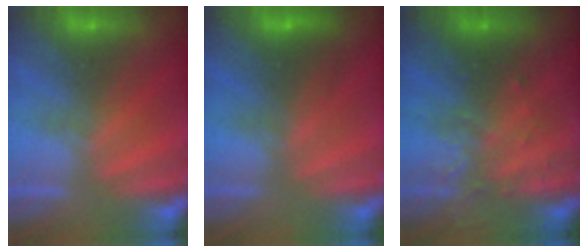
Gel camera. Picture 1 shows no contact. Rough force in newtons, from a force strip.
{"total": 2.8}
{"total": 3.8}